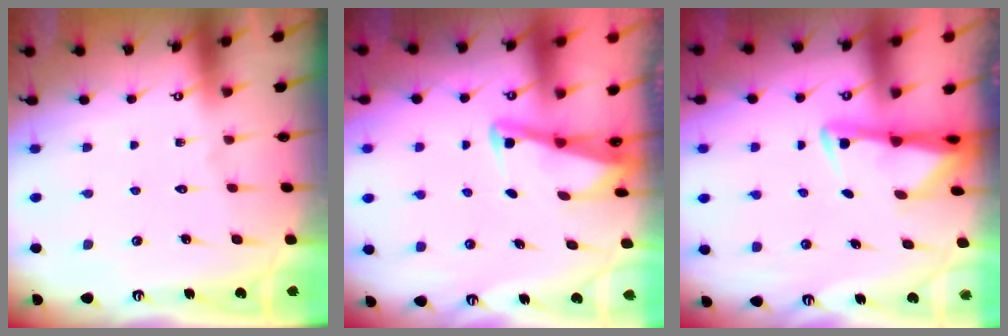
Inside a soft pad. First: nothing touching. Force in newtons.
{"total": 3.0, "press": 3.0, "slide": 0.4}
{"total": 2.9, "press": 2.9, "slide": 0.5}